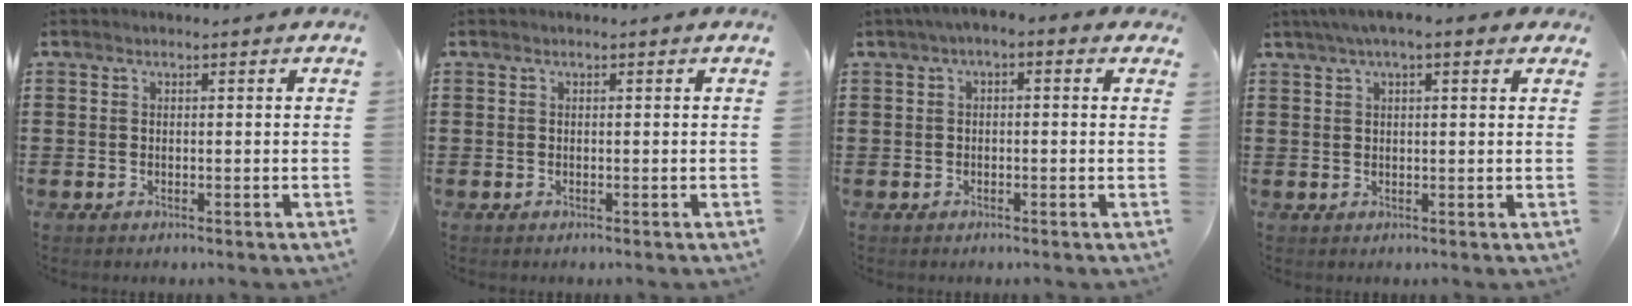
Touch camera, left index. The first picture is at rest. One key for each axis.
{"total": 0.0}
{"total": 1.7, "fx": -0.9, "fy": 0.7, "fz": 1.3, "tx": -0.031, "ty": 0.002, "tz": -0.022}
{"total": 3.5, "fx": 2.1, "fy": 0.6, "fz": 2.8, "tx": -0.057, "ty": 0.008, "tz": 0.037}